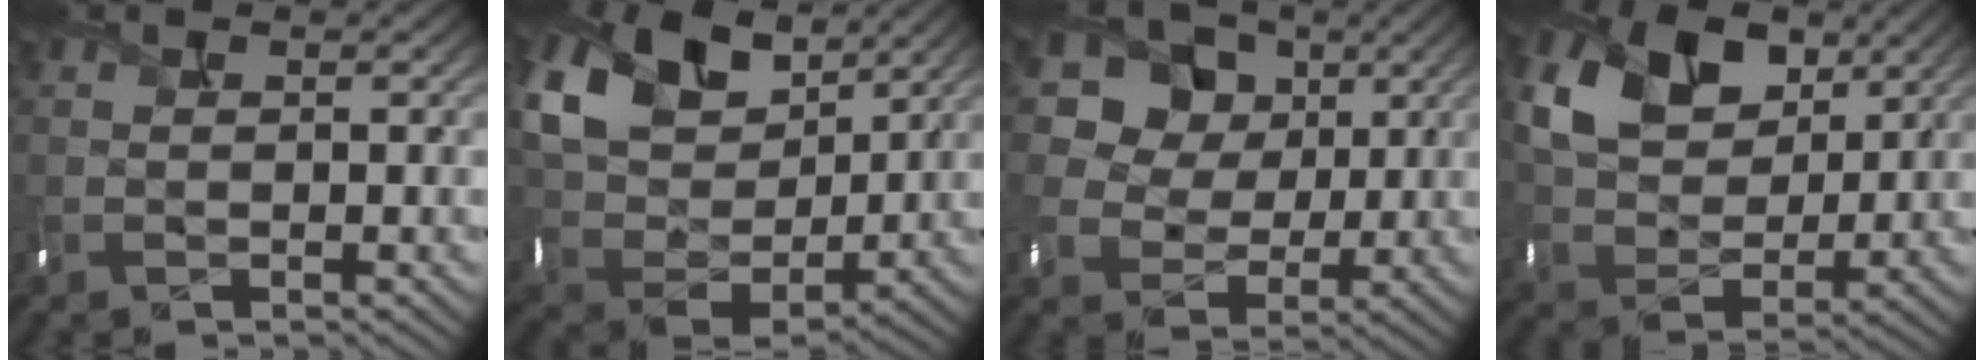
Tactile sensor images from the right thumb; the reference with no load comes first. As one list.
[{"total": 13.5, "force": [6.9, 9.0, 7.4], "torque": [-0.192, 0.015, 0.128]}, {"total": 9.0, "force": [3.9, 7.5, 2.9], "torque": [-0.084, 0.000, 0.077]}, {"total": 10.9, "force": [4.7, 7.6, 6.3], "torque": [-0.151, 0.005, 0.084]}]